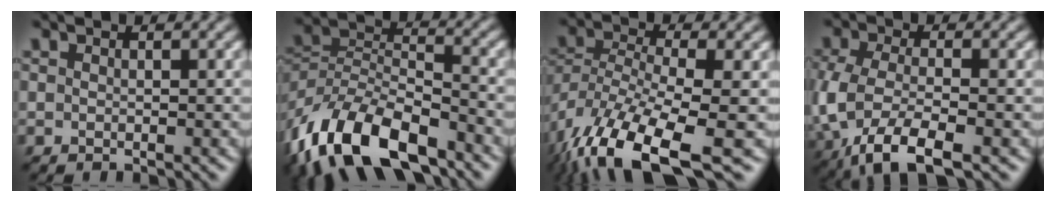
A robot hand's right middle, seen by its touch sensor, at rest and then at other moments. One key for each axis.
{"total": 13.0, "fx": -8.3, "fy": 6.2, "fz": 7.9, "tx": -0.157, "ty": 0.003, "tz": -0.162}
{"total": 13.3, "fx": -8.2, "fy": 4.2, "fz": 9.6, "tx": -0.207, "ty": -0.024, "tz": -0.147}
{"total": 7.2, "fx": -3.1, "fy": 3.2, "fz": 5.7, "tx": -0.129, "ty": -0.013, "tz": -0.065}